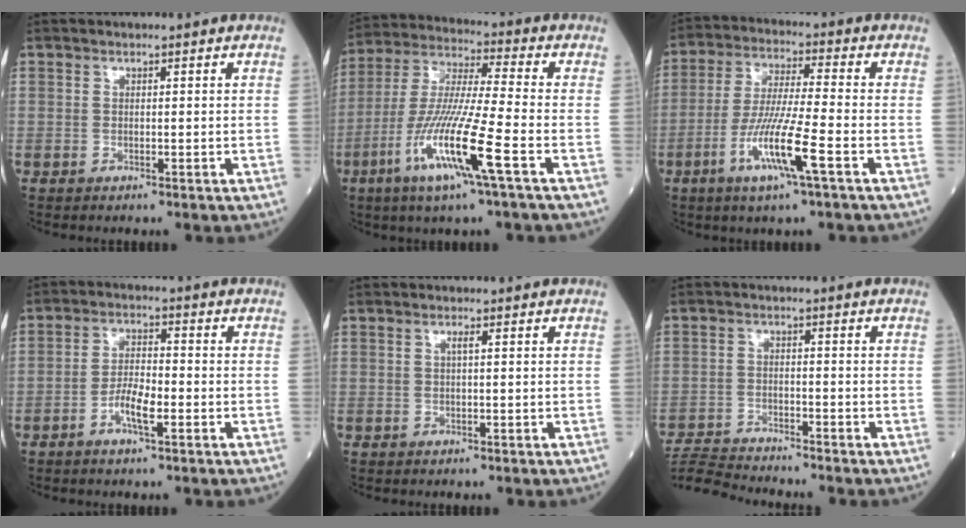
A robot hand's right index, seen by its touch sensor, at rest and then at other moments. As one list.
[{"total": 15.0, "force": [-6.1, -0.7, 13.7], "torque": [-0.286, -0.021, -0.120]}, {"total": 10.8, "force": [-4.4, -0.6, 9.8], "torque": [-0.197, -0.015, -0.086]}, {"total": 5.0, "force": [-2.2, 0.8, 4.5], "torque": [-0.090, 0.002, -0.043]}, {"total": 0.7, "force": [0.2, -0.1, 0.7], "torque": [-0.017, 0.000, 0.003]}, {"total": 7.1, "force": [-7.0, -0.6, 0.3], "torque": [-0.009, -0.009, -0.132]}]